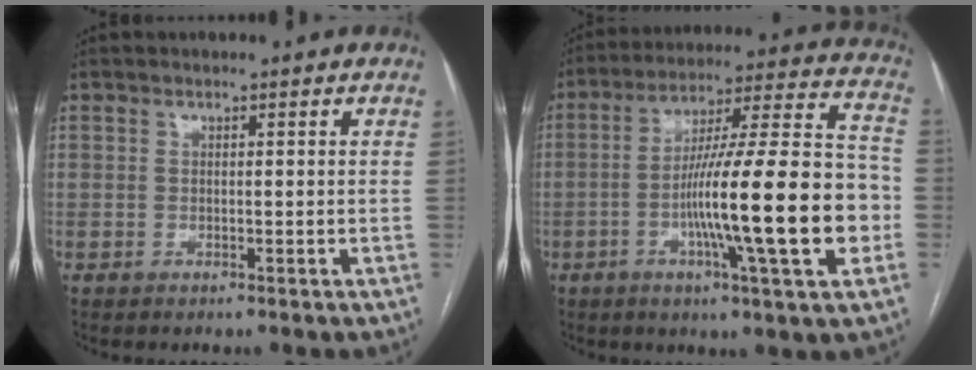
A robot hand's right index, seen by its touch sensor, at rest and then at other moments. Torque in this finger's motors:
{"motor_torque": [1.89, -0.25, 0.66, 0.21]}